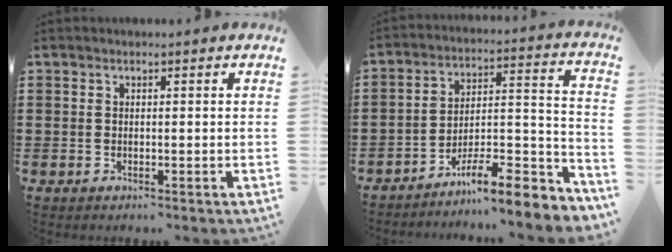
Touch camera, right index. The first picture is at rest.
{"total": 8.3, "force": [-6.9, 1.0, 4.5], "torque": [-0.063, 0.006, -0.132]}